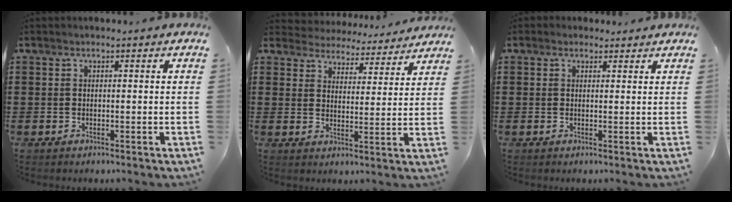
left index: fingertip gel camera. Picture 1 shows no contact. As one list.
[{"total": 4.3, "force": [4.2, 0.2, -0.5], "torque": [-0.016, -0.032, 0.071]}, {"total": 1.3, "force": [1.1, 0.7, 0.3], "torque": [-0.008, 0.005, 0.021]}]